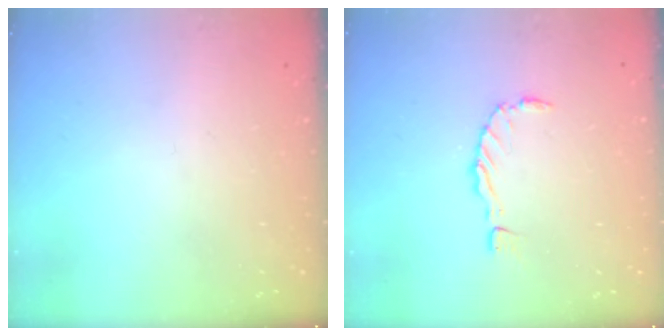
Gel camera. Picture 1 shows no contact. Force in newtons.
{"total": 0.0}